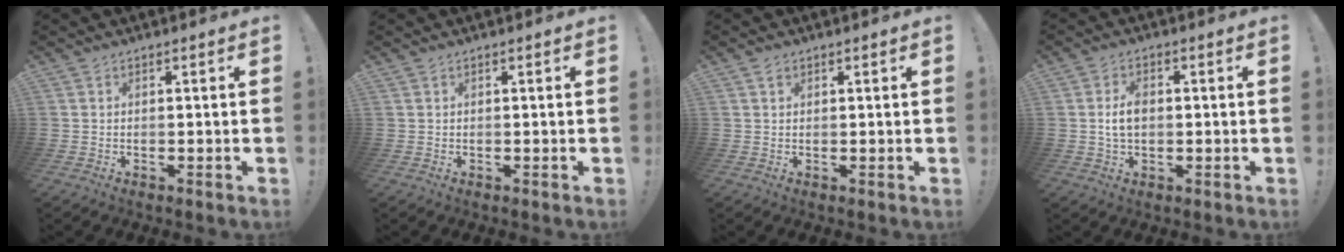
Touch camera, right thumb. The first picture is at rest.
{"total": 0.0}
{"total": 1.2, "force": [0.8, 0.8, 0.4], "torque": [-0.006, -0.001, 0.016]}
{"total": 5.2, "force": [-0.1, 3.1, 4.1], "torque": [-0.065, 0.002, -0.005]}